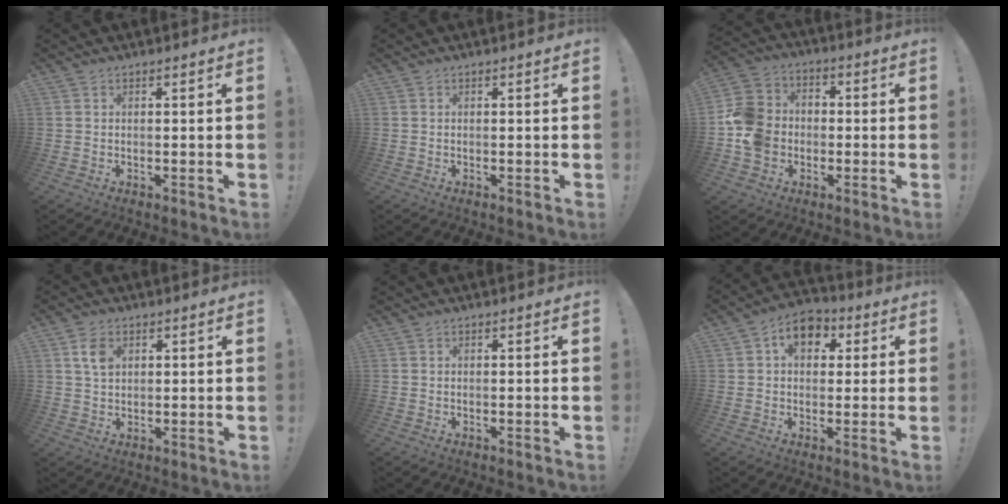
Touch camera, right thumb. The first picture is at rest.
{"total": 0.0}
{"total": 13.3, "force": [-3.3, 11.6, 5.7], "torque": [-0.102, 0.041, -0.054]}
{"total": 5.1, "force": [1.9, 3.4, 3.2], "torque": [-0.053, 0.002, 0.036]}
{"total": 0.0}
{"total": 8.8, "force": [2.8, 6.4, 5.2], "torque": [-0.078, 0.004, 0.052]}